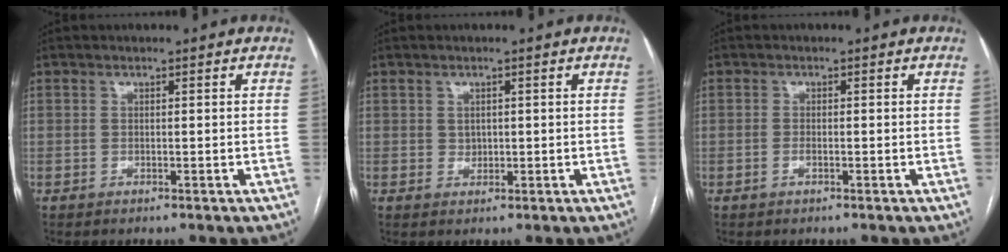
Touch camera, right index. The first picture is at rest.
{"total": 1.2, "force": [0.4, 1.1, 0.4], "torque": [-0.009, 0.001, 0.012]}
{"total": 0.9, "force": [-0.2, 0.3, 0.8], "torque": [-0.020, 0.001, -0.003]}